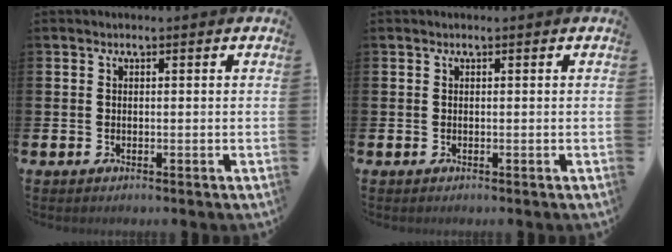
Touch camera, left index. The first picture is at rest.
{"total": 0.0}